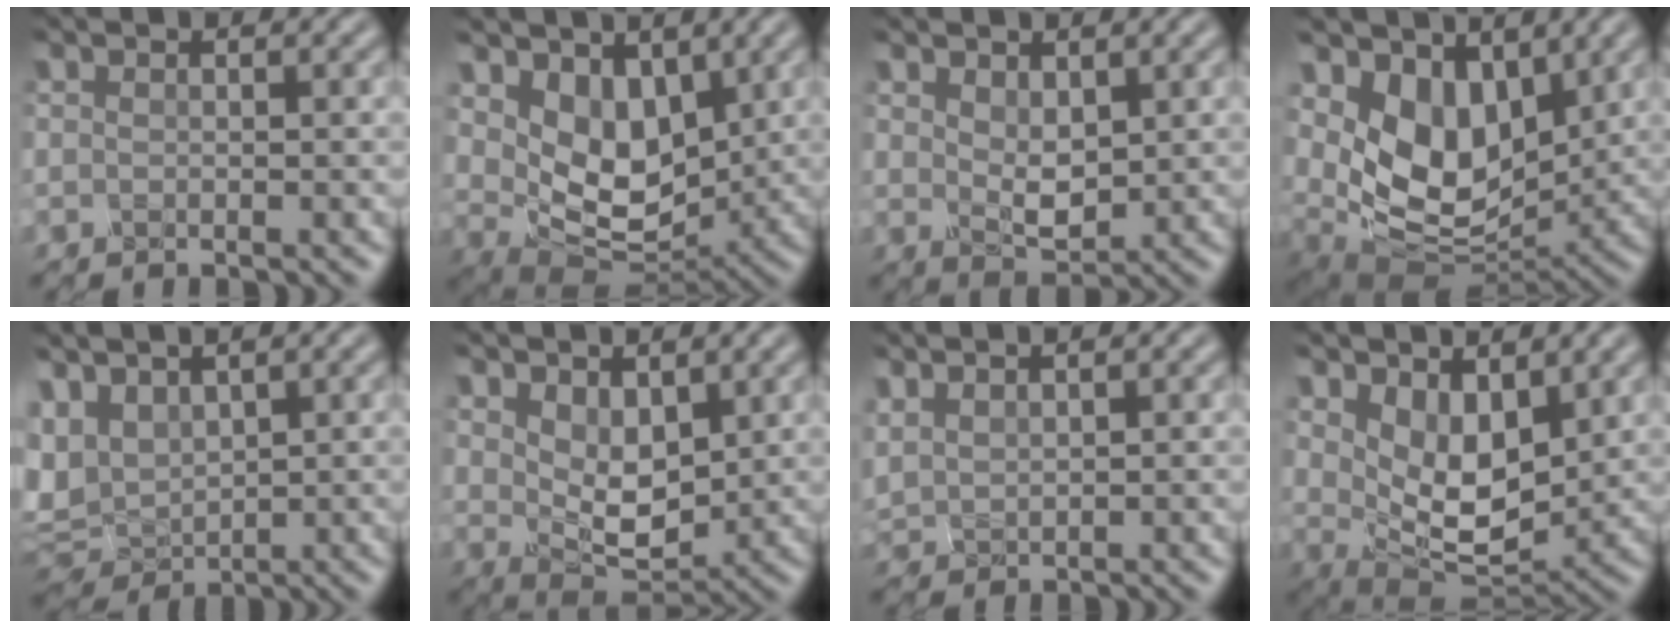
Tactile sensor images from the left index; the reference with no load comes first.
{"total": 5.6, "force": [1.9, 3.7, 3.7], "torque": [-0.083, -0.016, 0.040]}
{"total": 2.4, "force": [0.7, 1.3, 1.9], "torque": [-0.049, -0.002, 0.028]}
{"total": 6.8, "force": [2.4, 4.4, 4.6], "torque": [-0.101, -0.021, 0.050]}
{"total": 5.7, "force": [1.8, 3.7, 3.9], "torque": [-0.099, 0.003, 0.055]}
{"total": 3.9, "force": [1.3, 2.3, 2.9], "torque": [-0.067, -0.010, 0.038]}
{"total": 2.1, "force": [1.7, 0.8, 0.9], "torque": [-0.039, 0.017, 0.046]}
{"total": 5.8, "force": [2.2, 3.2, 4.3], "torque": [-0.087, -0.016, 0.048]}